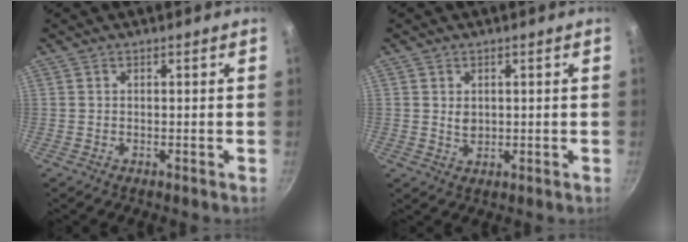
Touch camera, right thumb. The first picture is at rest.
{"total": 2.4, "force": [0.5, 1.9, 1.4], "torque": [-0.020, -0.002, 0.011]}